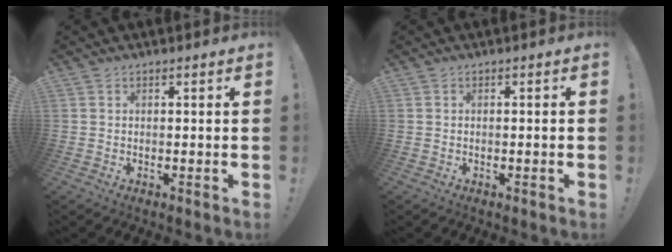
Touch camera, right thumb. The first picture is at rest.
{"total": 0.7, "force": [-0.4, -0.4, 0.4], "torque": [-0.008, -0.002, -0.007]}